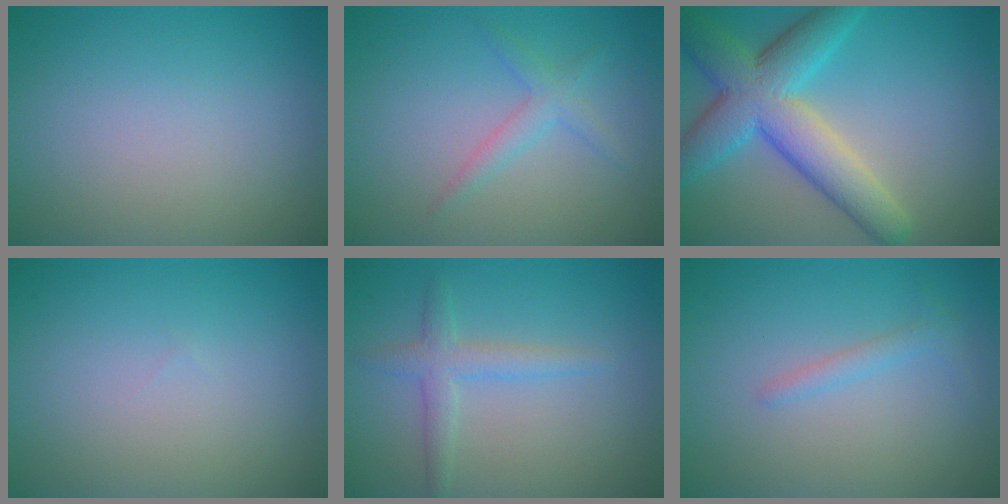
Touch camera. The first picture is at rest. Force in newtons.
{"total": 1.9, "press": 1.9, "slide": 0.1}
{"total": 8.2, "press": 8.2, "slide": 0.1}
{"total": 0.0}
{"total": 2.3, "press": 2.3, "slide": 0.1}
{"total": 1.3, "press": 1.3, "slide": 0.1}